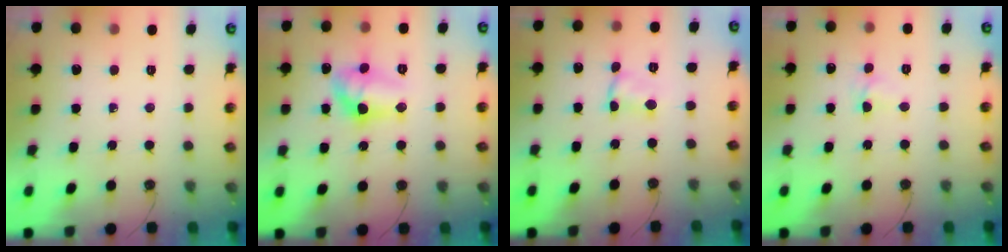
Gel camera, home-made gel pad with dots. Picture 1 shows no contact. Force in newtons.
{"total": 11.4, "press": 11.4, "slide": 0.8}
{"total": 1.3, "press": 1.2, "slide": 0.4}
{"total": 3.8, "press": 3.8, "slide": 0.5}